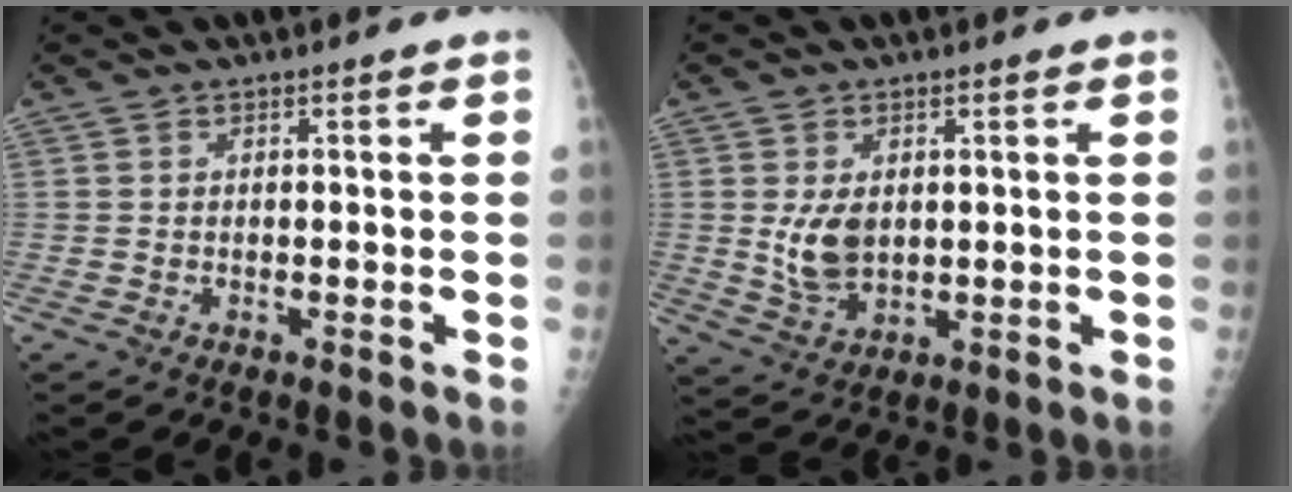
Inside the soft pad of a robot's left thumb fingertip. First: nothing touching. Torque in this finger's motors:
{"motor_torque": [0.95, 1.10, 0.83, 0.01, 0.07]}